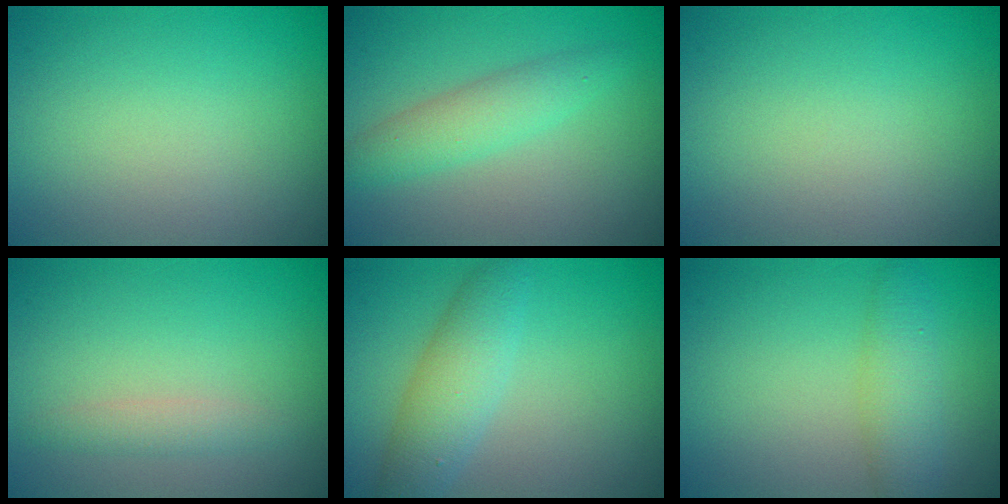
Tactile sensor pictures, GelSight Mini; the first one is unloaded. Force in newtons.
{"total": 2.9, "press": 2.9, "slide": 0.1}
{"total": 0.0}
{"total": 1.4, "press": 1.4, "slide": 0.1}
{"total": 3.8, "press": 3.8, "slide": 0.1}
{"total": 3.0, "press": 3.0, "slide": 0.0}